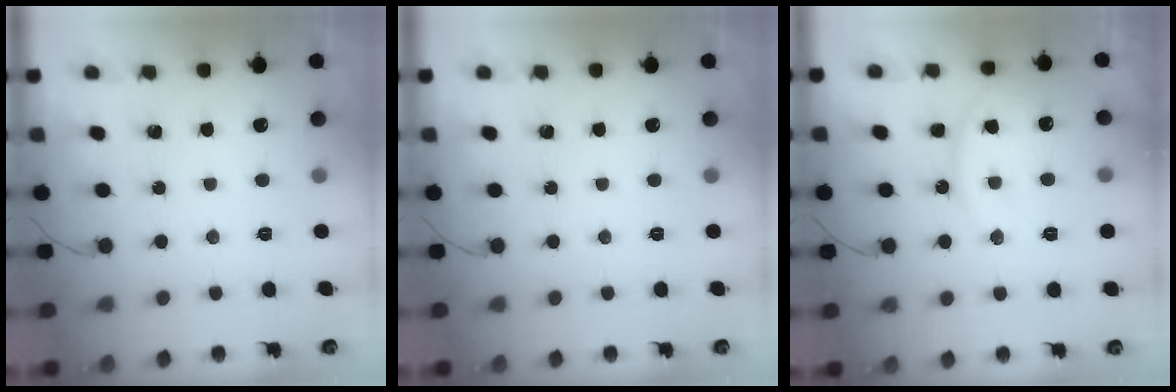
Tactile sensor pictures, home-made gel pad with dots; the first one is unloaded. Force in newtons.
{"total": 0.0}
{"total": 12.5, "press": 12.5, "slide": 0.8}